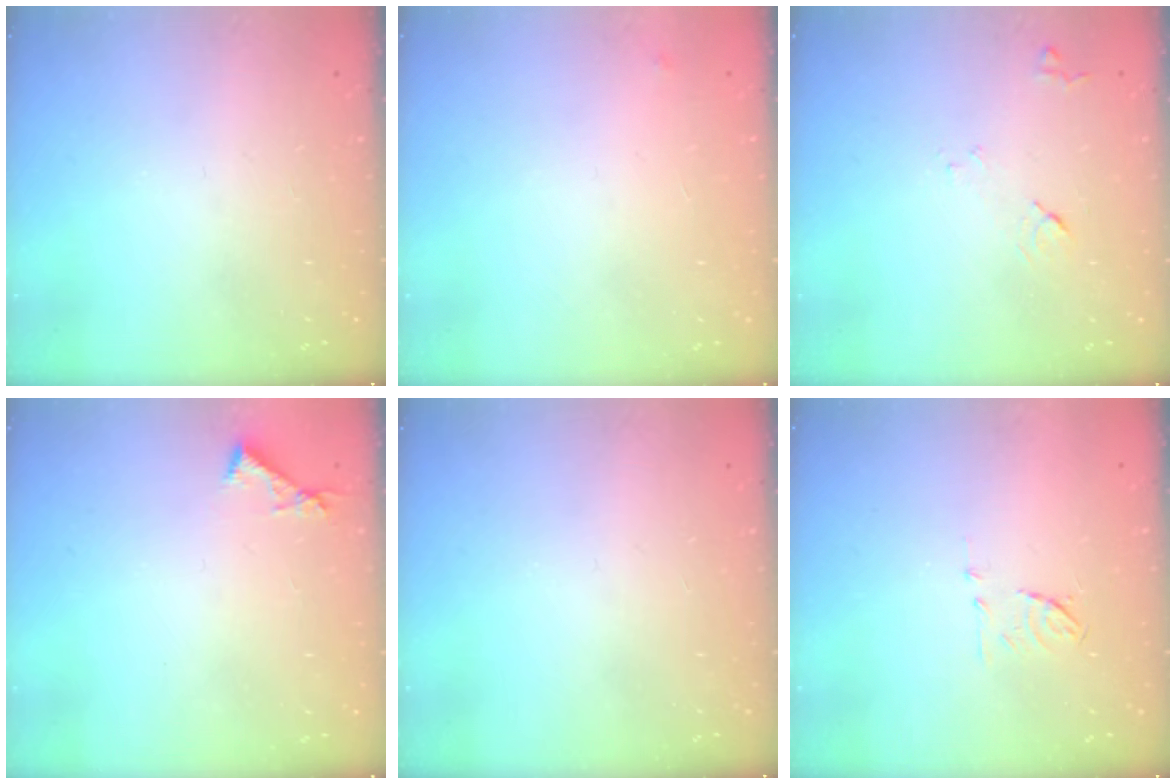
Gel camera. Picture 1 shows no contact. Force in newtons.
{"total": 2.5, "press": 2.4, "slide": 0.4}
{"total": 8.0, "press": 7.9, "slide": 0.8}
{"total": 4.2, "press": 4.2, "slide": 0.4}
{"total": 0.0}
{"total": 5.8, "press": 5.7, "slide": 1.1}